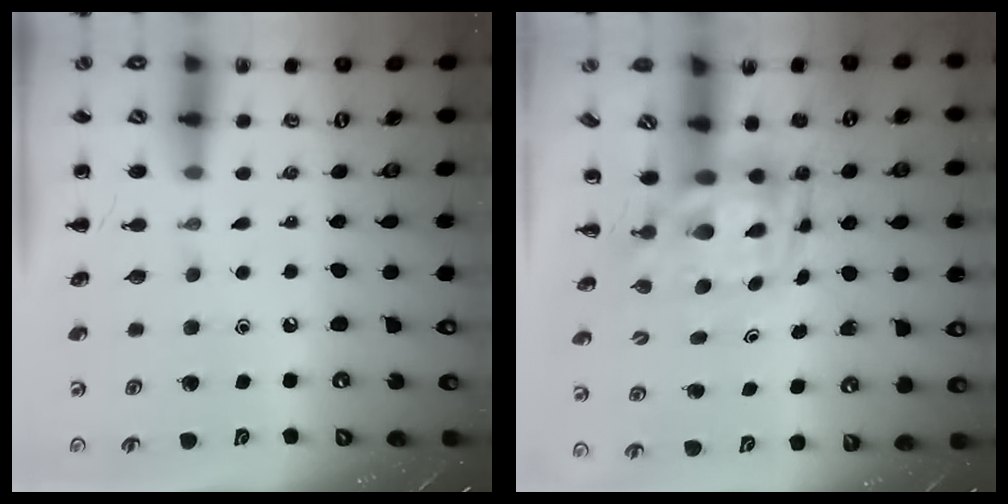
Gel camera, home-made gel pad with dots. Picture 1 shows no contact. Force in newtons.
{"total": 4.2, "press": 4.1, "slide": 1.0}